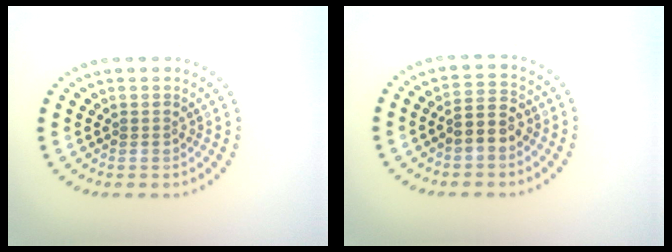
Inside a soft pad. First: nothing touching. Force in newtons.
{"total": 2.9, "press": 2.8, "slide": 0.8}